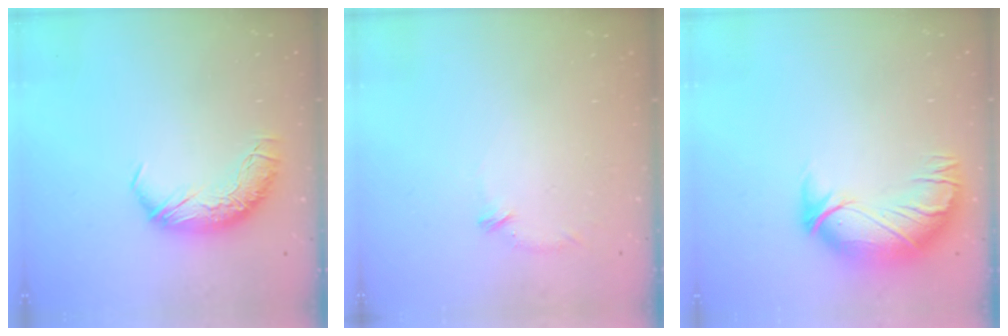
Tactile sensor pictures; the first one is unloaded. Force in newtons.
{"total": 6.8, "press": 6.7, "slide": 1.0}
{"total": 2.9, "press": 0.4, "slide": 2.9}